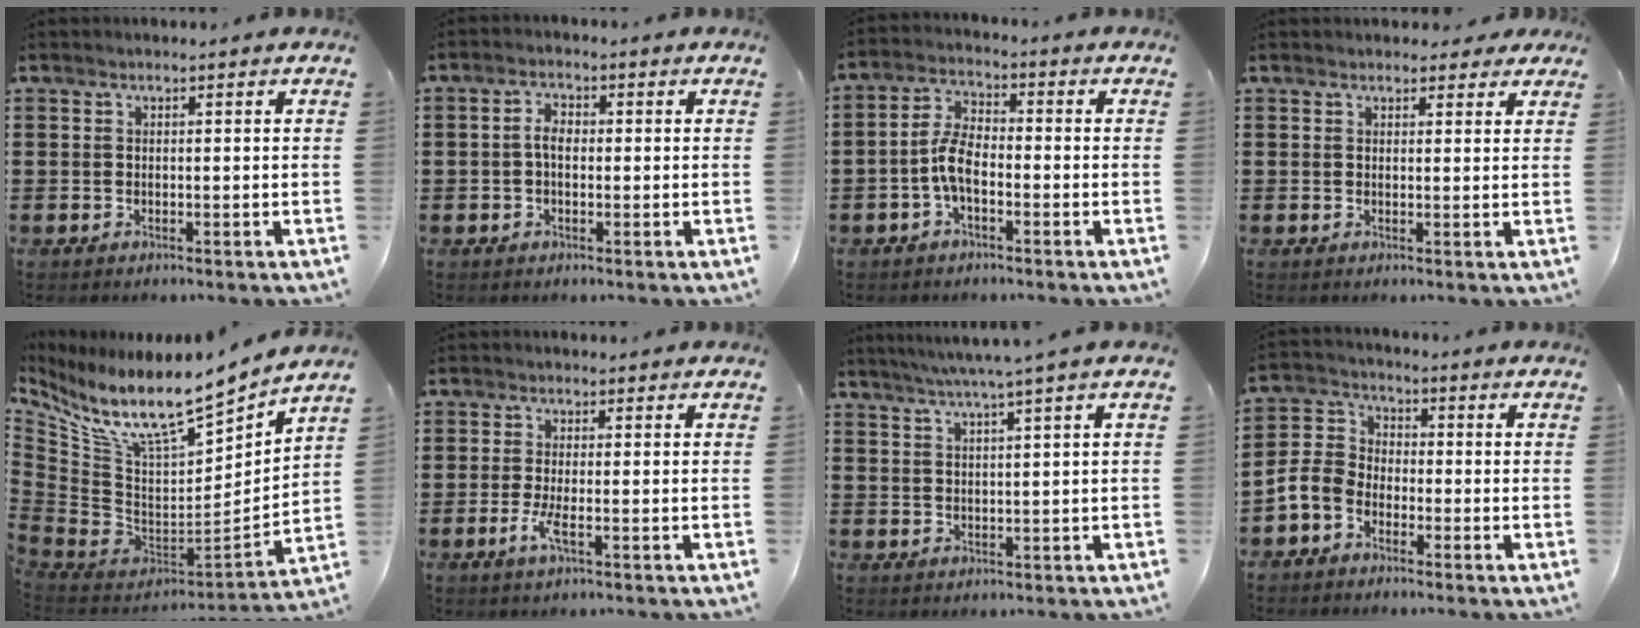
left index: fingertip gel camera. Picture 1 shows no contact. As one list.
[{"total": 3.0, "force": [-0.1, 1.6, 2.6], "torque": [-0.057, 0.003, -0.005]}, {"total": 5.7, "force": [-1.8, 2.5, 4.8], "torque": [-0.119, 0.002, -0.043]}, {"total": 2.1, "force": [1.8, 1.1, 0.4], "torque": [-0.005, 0.003, 0.032]}, {"total": 11.0, "force": [7.8, 2.3, 7.4], "torque": [-0.165, -0.070, 0.128]}, {"total": 3.2, "force": [-1.1, 0.5, 3.0], "torque": [-0.071, -0.010, -0.026]}, {"total": 3.6, "force": [2.4, -0.8, 2.5], "torque": [-0.053, -0.007, 0.039]}, {"total": 5.2, "force": [-3.2, 3.5, 2.1], "torque": [-0.080, 0.003, -0.074]}]